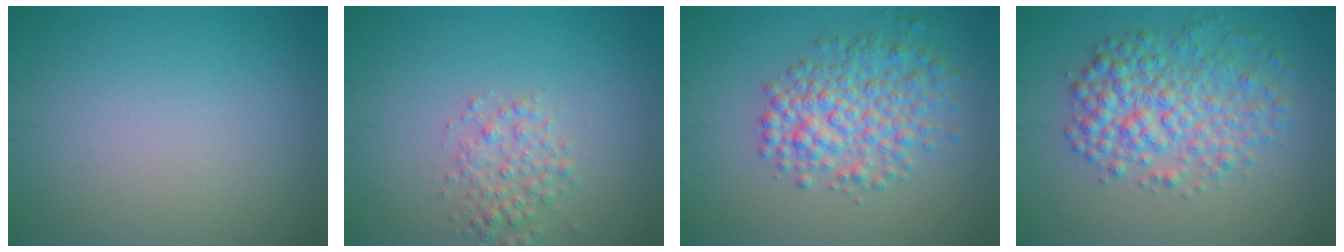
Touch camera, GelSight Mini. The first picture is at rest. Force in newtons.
{"total": 2.4, "press": 2.4, "slide": 0.1}
{"total": 5.4, "press": 5.4, "slide": 0.1}
{"total": 5.8, "press": 5.8, "slide": 0.1}